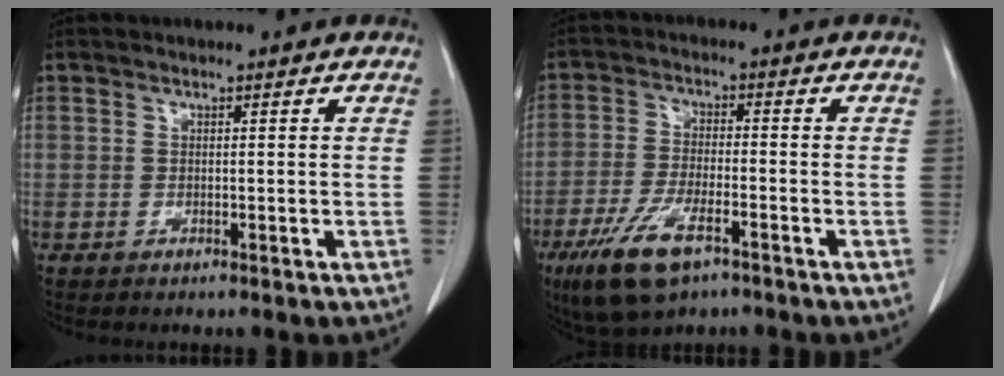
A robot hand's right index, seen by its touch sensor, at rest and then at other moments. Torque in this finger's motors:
{"motor_torque": [1.16, -0.95, 0.57, 0.17]}